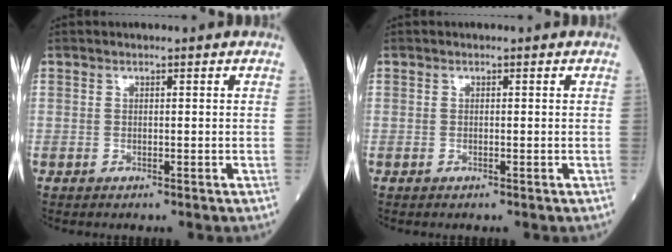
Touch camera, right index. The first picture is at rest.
{"total": 0.0}